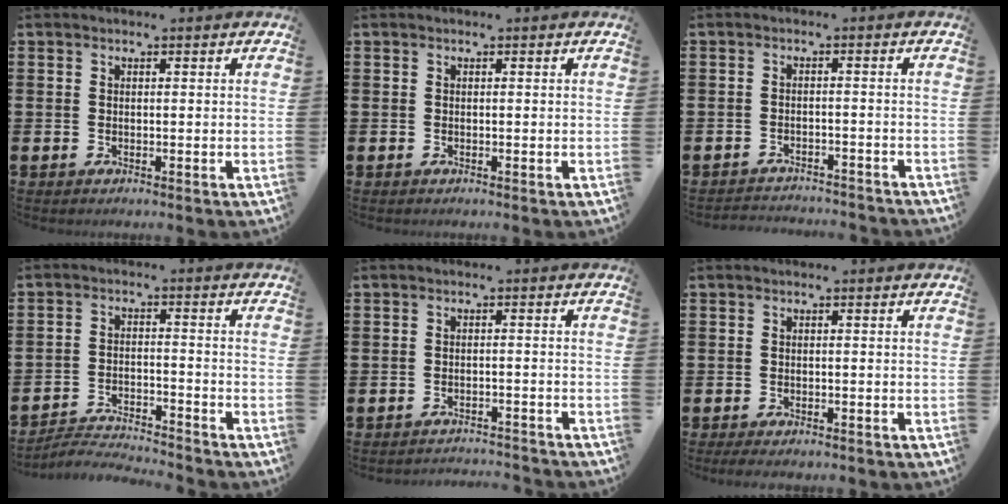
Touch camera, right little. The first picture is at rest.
{"total": 0.0}
{"total": 2.1, "force": [-2.1, 0.0, -0.3], "torque": [-0.002, 0.003, -0.047]}
{"total": 3.6, "force": [-3.6, 0.1, 0.1], "torque": [-0.007, 0.002, -0.076]}
{"total": 1.8, "force": [-1.8, -0.1, -0.1], "torque": [-0.002, 0.005, -0.040]}
{"total": 1.0, "force": [-0.8, 0.2, 0.5], "torque": [-0.010, 0.000, -0.017]}